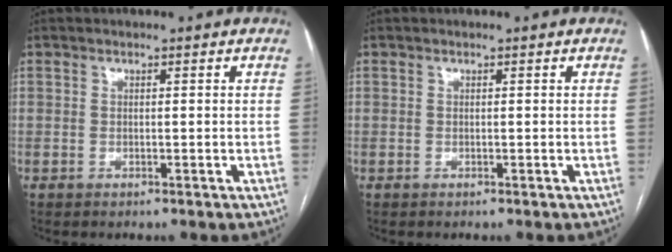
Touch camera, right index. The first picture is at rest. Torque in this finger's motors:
{"motor_torque": [0.00, 0.00, 0.00, 0.00]}